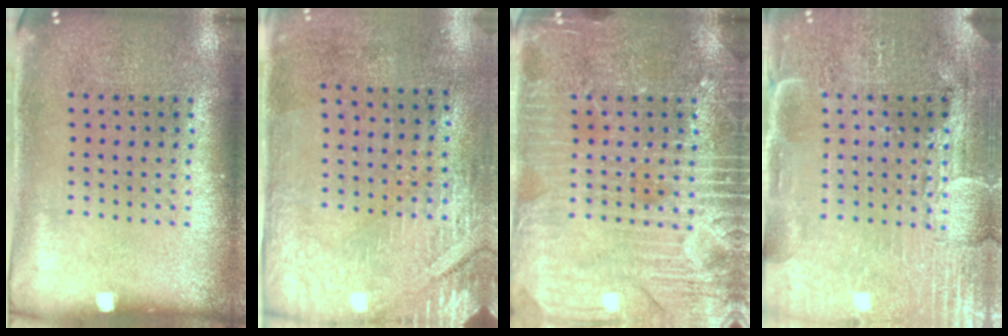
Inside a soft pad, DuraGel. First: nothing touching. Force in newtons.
{"total": 2.8, "press": 2.4, "slide": 1.4}
{"total": 5.4, "press": 5.4, "slide": 0.7}
{"total": 4.0, "press": 3.7, "slide": 1.5}